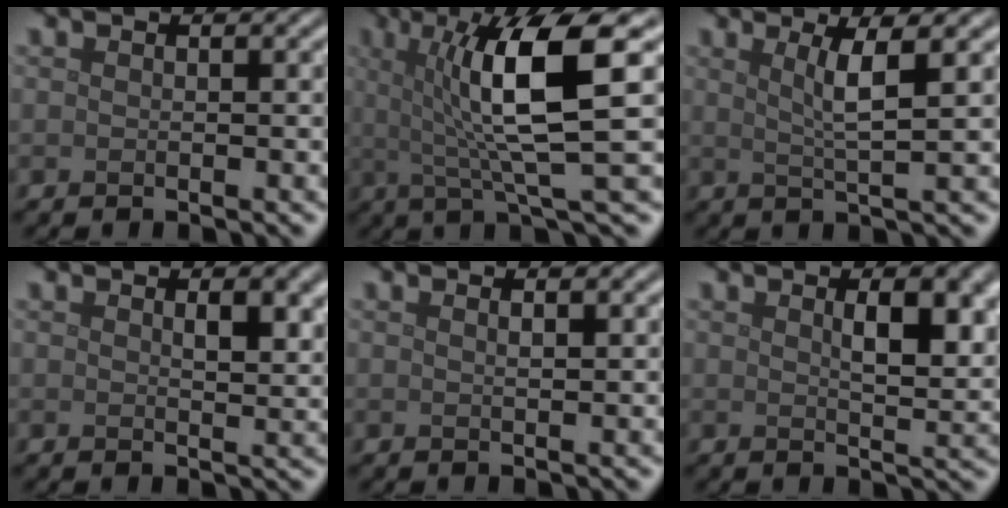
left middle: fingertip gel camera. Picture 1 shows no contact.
{"total": 9.2, "force": [1.6, 1.8, 8.8], "torque": [-0.129, 0.001, 0.026]}
{"total": 3.3, "force": [1.2, 0.5, 3.1], "torque": [-0.050, 0.001, 0.021]}
{"total": 2.6, "force": [1.0, 0.9, 2.2], "torque": [-0.029, -0.004, 0.020]}
{"total": 0.8, "force": [0.4, 0.2, 0.6], "torque": [-0.004, 0.003, 0.005]}
{"total": 4.9, "force": [1.6, 1.7, 4.3], "torque": [-0.063, 0.000, 0.029]}